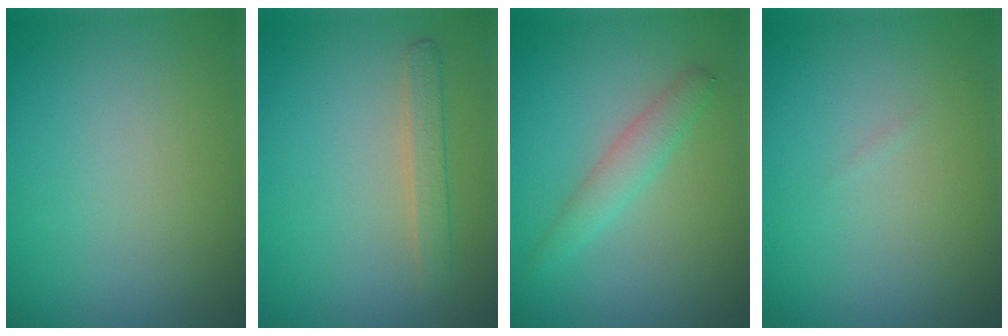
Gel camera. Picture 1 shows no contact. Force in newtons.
{"total": 1.8, "press": 1.8, "slide": 0.1}
{"total": 2.3, "press": 2.3, "slide": 0.1}
{"total": 0.0}